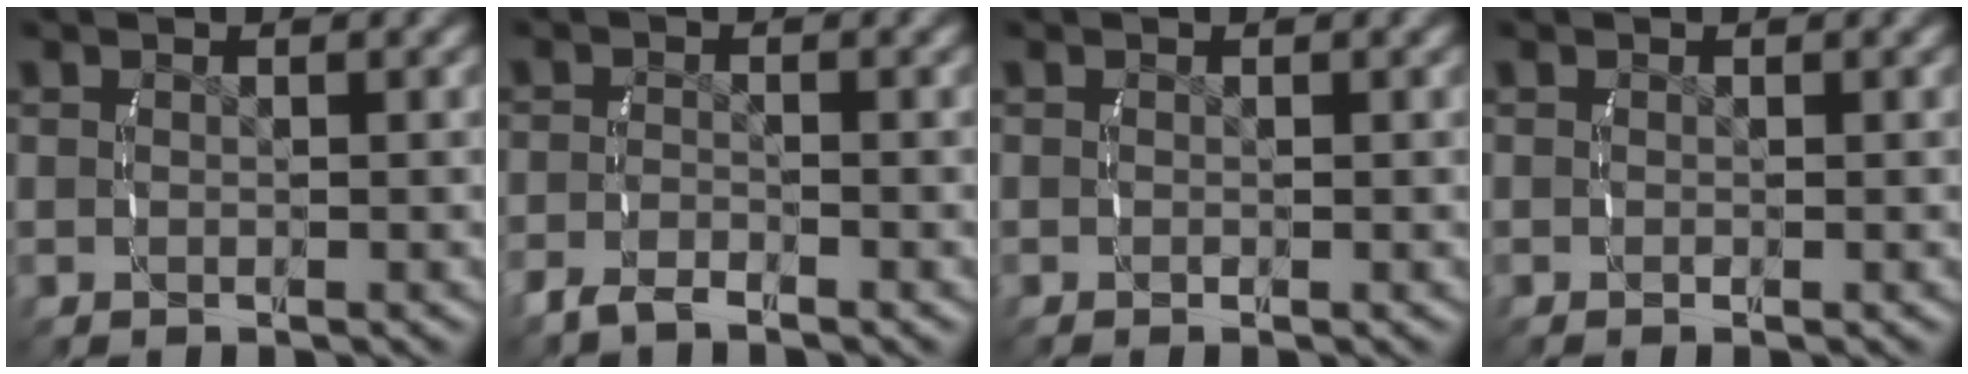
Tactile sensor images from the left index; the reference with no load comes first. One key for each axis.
{"total": 2.0, "fx": -1.9, "fy": 0.3, "fz": 0.5, "tx": -0.011, "ty": -0.002, "tz": -0.037}
{"total": 0.0}
{"total": 0.0}